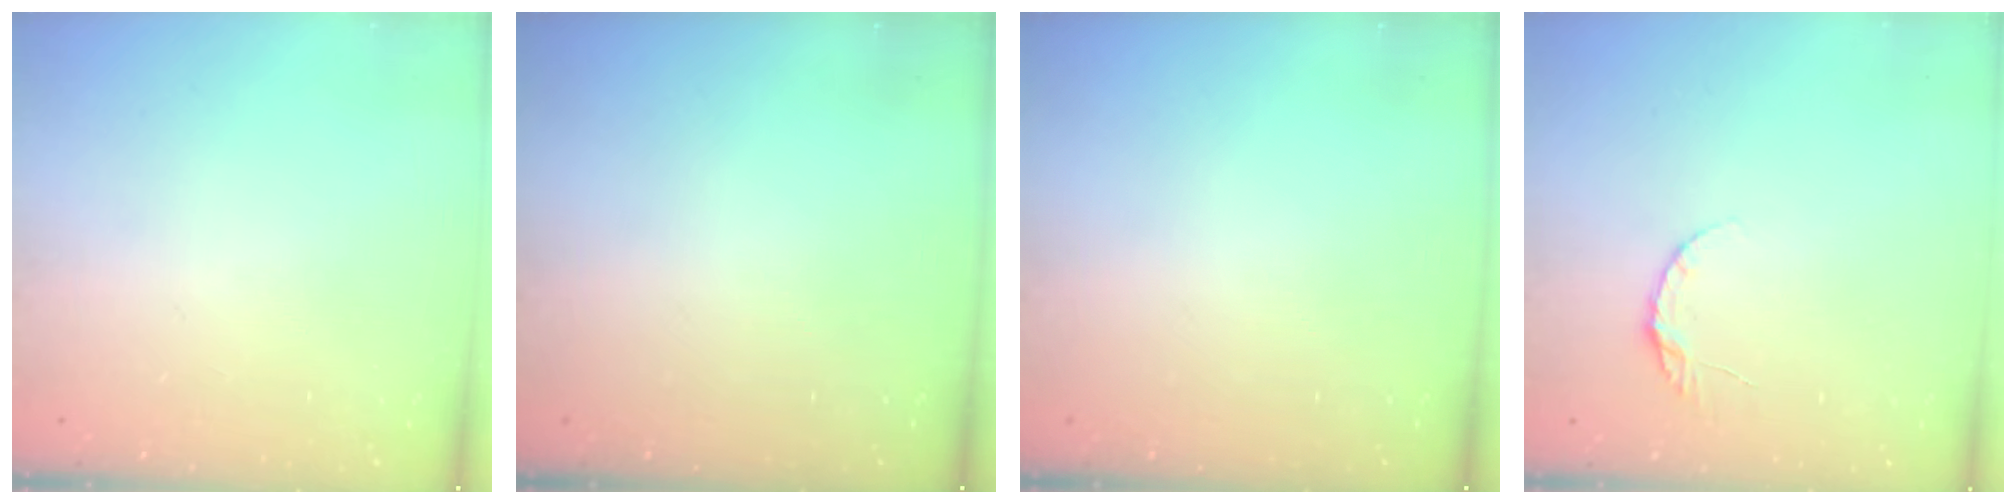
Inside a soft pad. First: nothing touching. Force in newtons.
{"total": 0.0}
{"total": 0.0}
{"total": 4.1, "press": 4.1, "slide": 0.5}